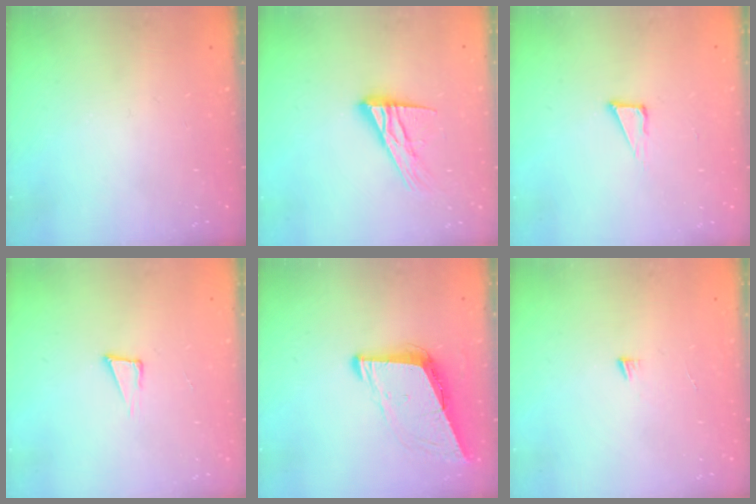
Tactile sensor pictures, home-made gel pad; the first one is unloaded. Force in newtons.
{"total": 14.6, "press": 14.5, "slide": 1.1}
{"total": 4.0, "press": 3.8, "slide": 1.0}
{"total": 4.0, "press": 2.8, "slide": 2.9}
{"total": 8.9, "press": 8.2, "slide": 3.6}
{"total": 3.0, "press": 3.0, "slide": 0.3}